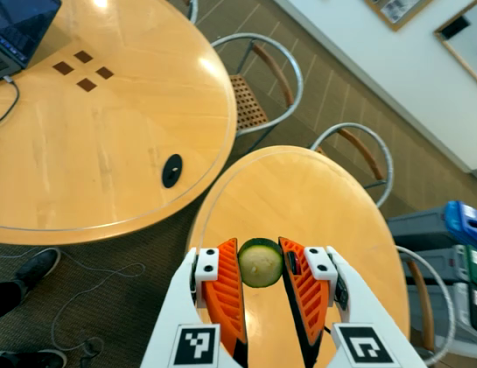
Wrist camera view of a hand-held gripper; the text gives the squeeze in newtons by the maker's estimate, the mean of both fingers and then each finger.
{"total": 8.2, "left": 8.5, "right": 7.8}